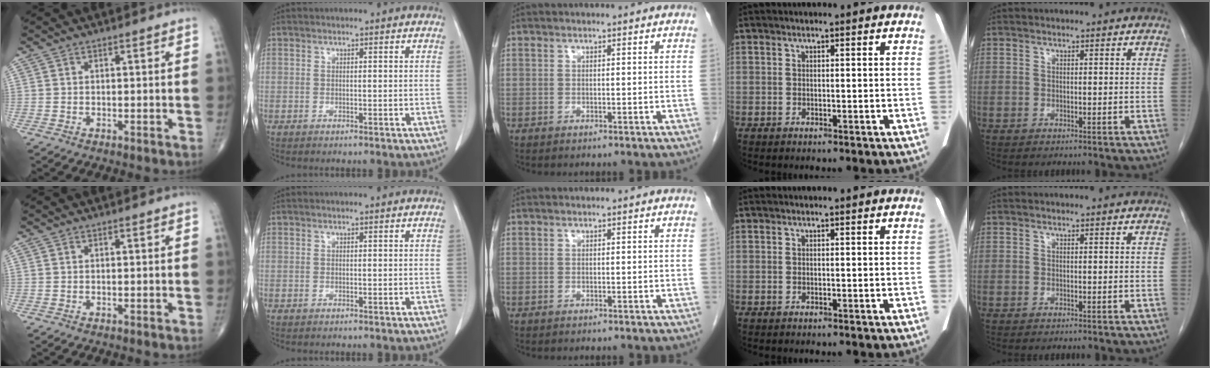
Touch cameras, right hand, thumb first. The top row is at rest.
{}